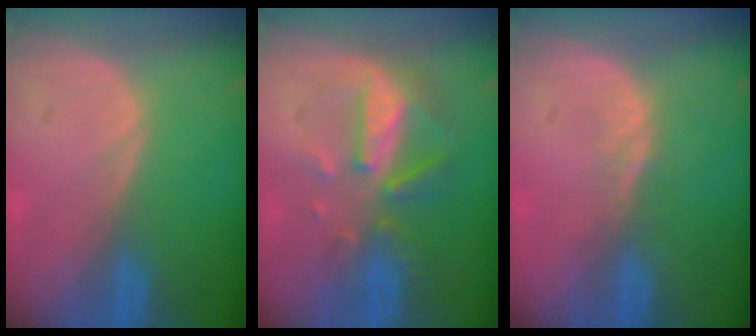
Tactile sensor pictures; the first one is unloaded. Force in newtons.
{"total": 8.1, "press": 7.5, "slide": 3.3}
{"total": 1.5, "press": 1.2, "slide": 0.9}